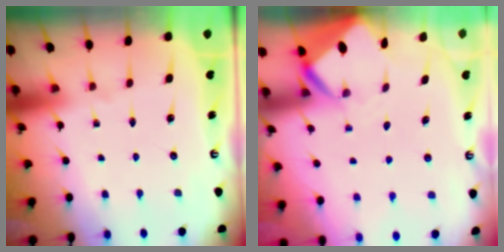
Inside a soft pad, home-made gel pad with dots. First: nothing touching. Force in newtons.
{"total": 3.9, "press": 3.9, "slide": 0.2}